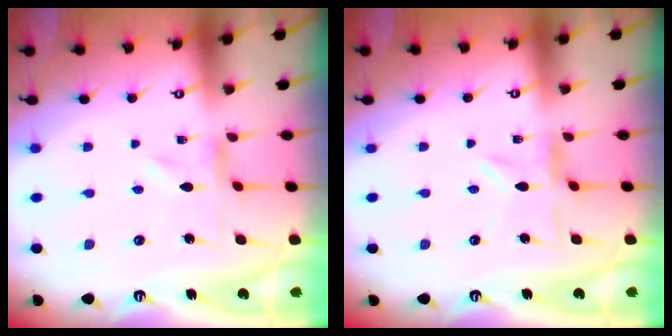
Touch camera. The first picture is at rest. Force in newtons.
{"total": 2.4, "press": 2.4, "slide": 0.3}